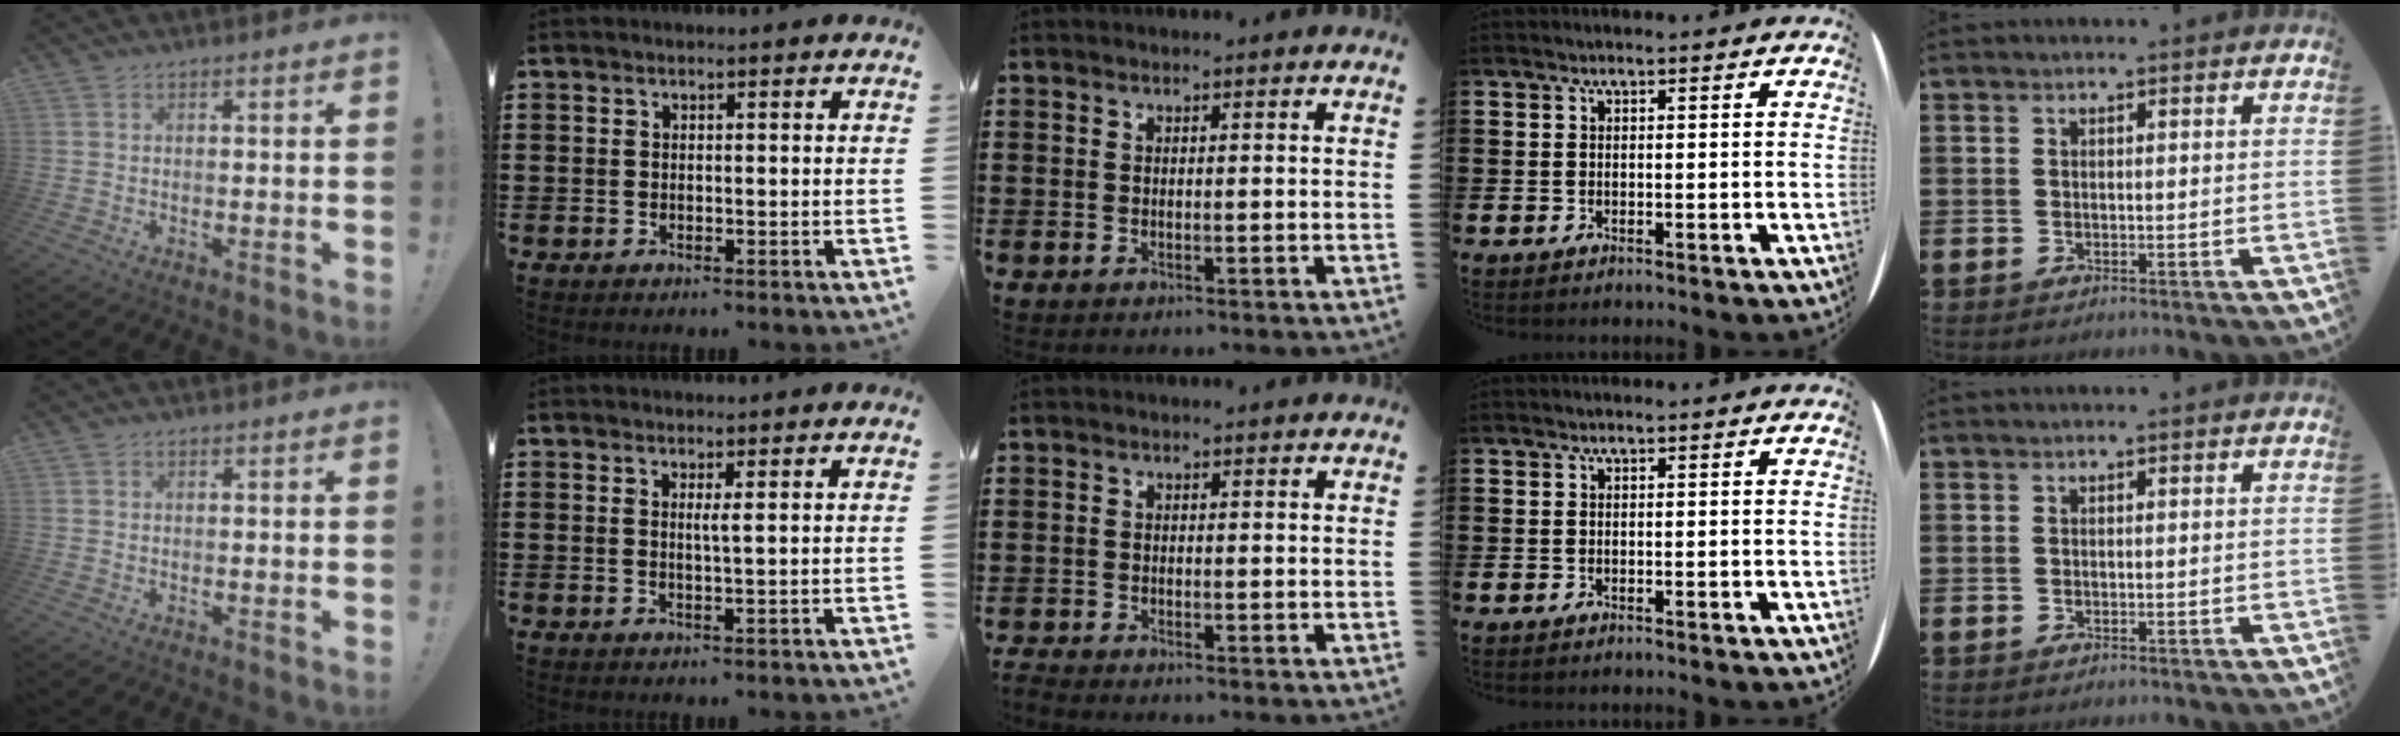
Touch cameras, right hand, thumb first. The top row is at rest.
{"index": {"total": 1.3, "force": [0.5, -0.2, 1.2], "torque": [-0.023, -0.001, 0.006]}, "middle": {"total": 1.0, "force": [-1.0, 0.0, 0.1], "torque": [-0.005, -0.002, -0.019]}}